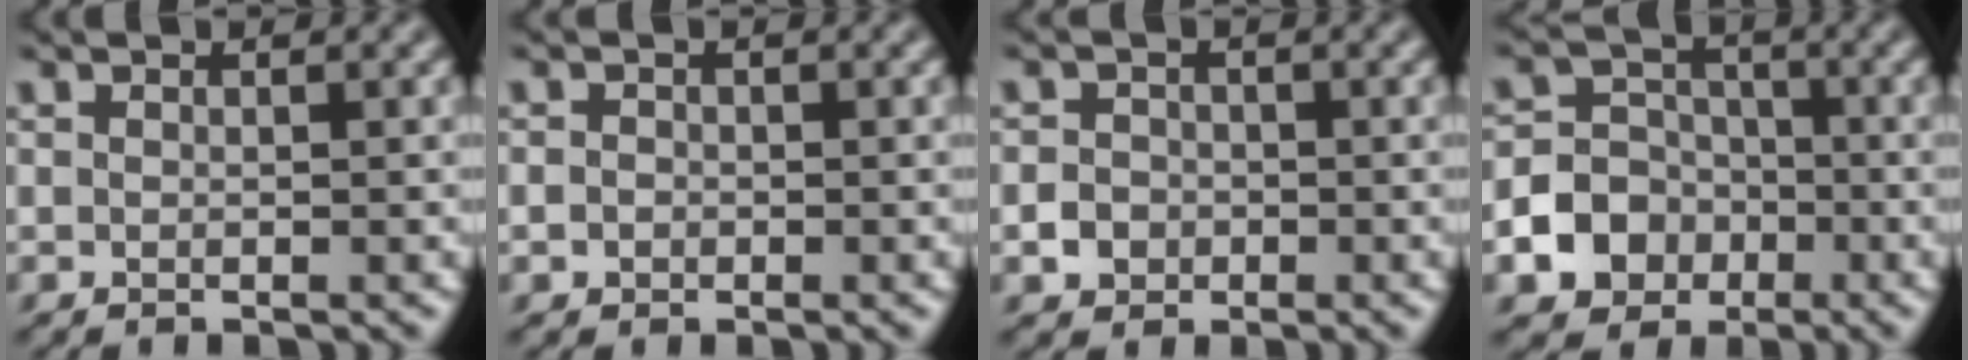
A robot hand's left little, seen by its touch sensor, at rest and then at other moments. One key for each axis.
{"total": 1.2, "fx": -0.1, "fy": 1.1, "fz": 0.4, "tx": 0.005, "ty": 0.004, "tz": -0.008}
{"total": 2.0, "fx": -0.7, "fy": 1.8, "fz": 0.6, "tx": 0.003, "ty": -0.001, "tz": -0.017}
{"total": 8.3, "fx": -3.4, "fy": 7.3, "fz": 2.0, "tx": -0.032, "ty": -0.010, "tz": -0.079}